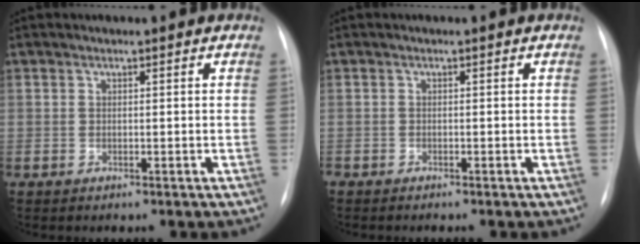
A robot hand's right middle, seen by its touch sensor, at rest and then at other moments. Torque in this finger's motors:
{"motor_torque": [0.15, -0.20, 0.00, 0.00]}